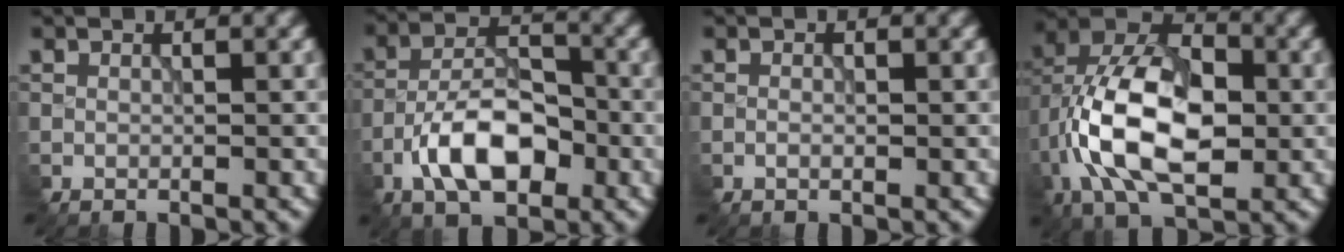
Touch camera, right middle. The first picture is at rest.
{"total": 7.2, "force": [-3.3, 3.5, 5.3], "torque": [-0.099, 0.014, -0.069]}
{"total": 0.5, "force": [-0.3, 0.2, 0.4], "torque": [-0.011, 0.001, -0.006]}
{"total": 11.7, "force": [-1.9, 6.9, 9.2], "torque": [-0.180, 0.017, -0.050]}